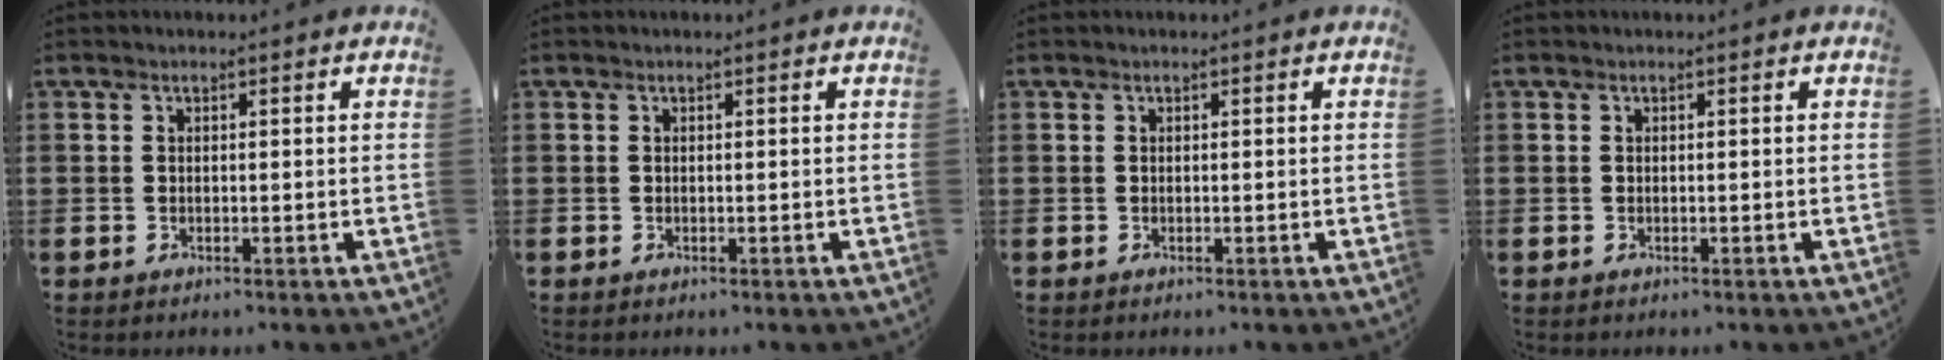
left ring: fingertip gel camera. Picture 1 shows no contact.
{"total": 0.0}
{"total": 0.0}
{"total": 0.0}